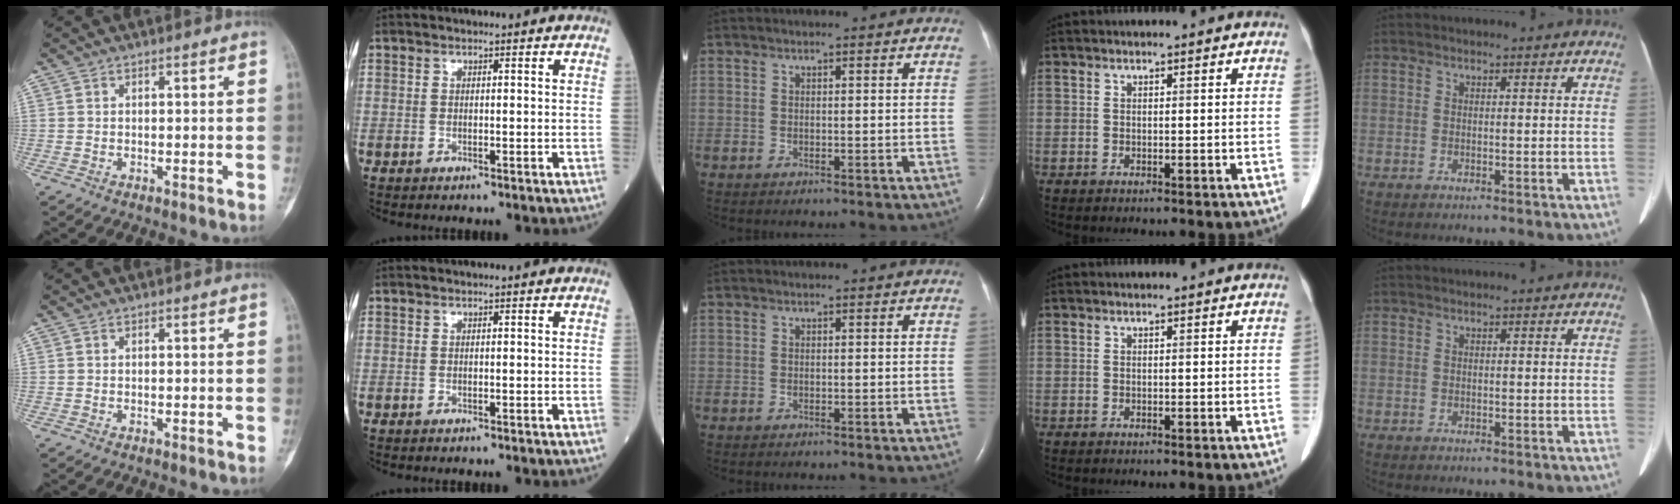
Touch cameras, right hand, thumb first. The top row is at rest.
{}